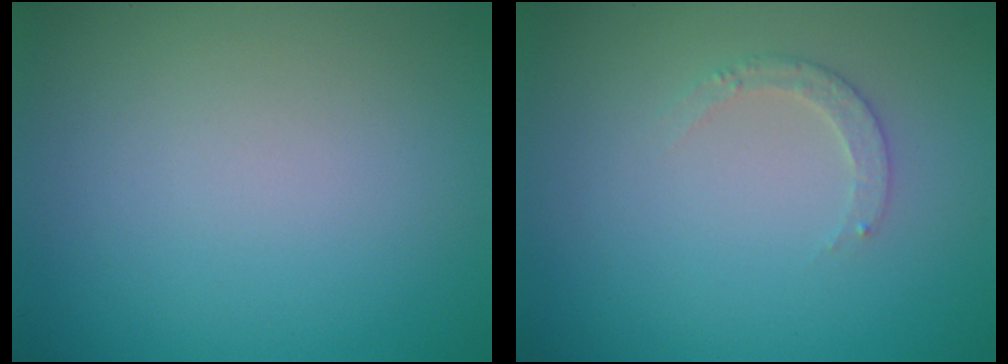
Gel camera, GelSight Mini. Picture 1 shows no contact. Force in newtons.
{"total": 1.5, "press": 1.5, "slide": 0.2}